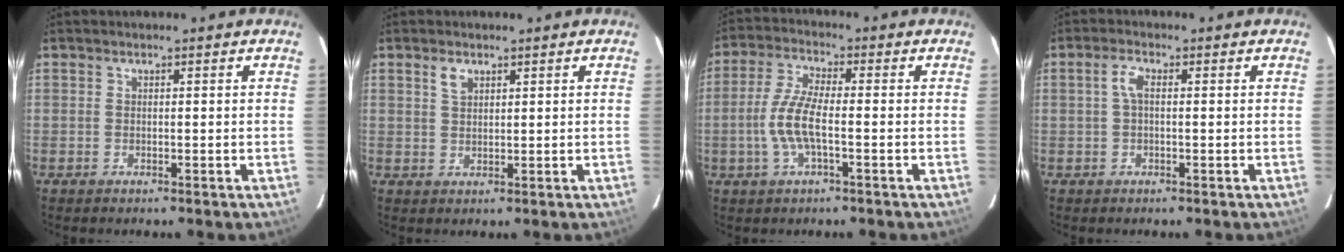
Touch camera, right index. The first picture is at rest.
{"total": 2.3, "force": [1.4, 1.3, 1.3], "torque": [-0.024, 0.004, 0.027]}
{"total": 8.0, "force": [-1.7, 1.9, 7.6], "torque": [-0.163, 0.003, -0.037]}
{"total": 2.4, "force": [0.1, 0.9, 2.2], "torque": [-0.049, 0.008, 0.002]}